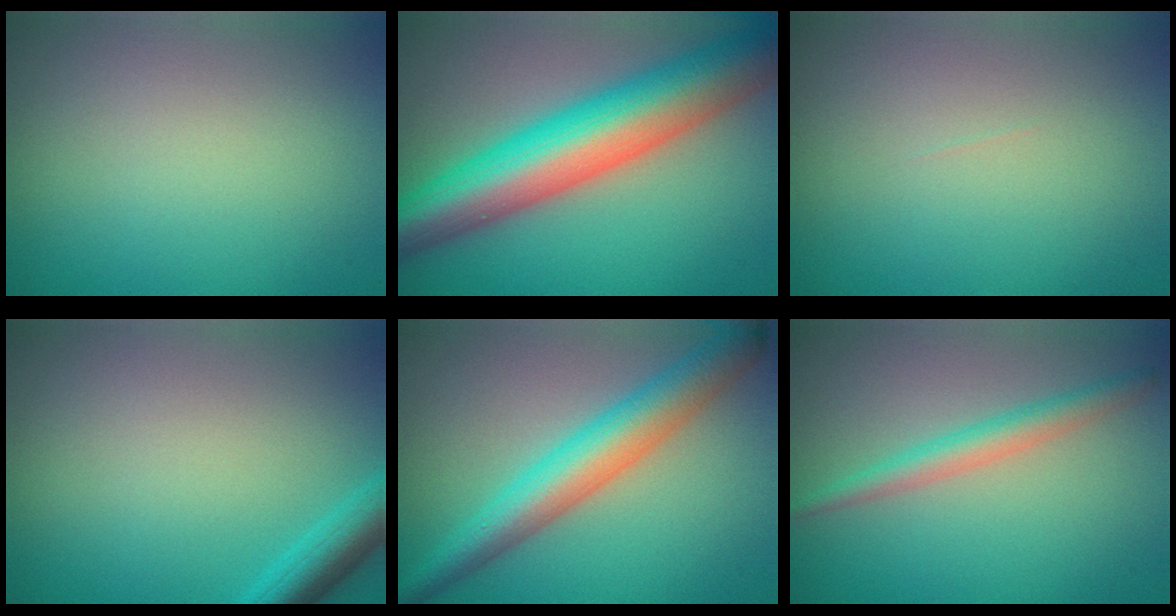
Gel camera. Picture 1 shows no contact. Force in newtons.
{"total": 11.9, "press": 11.9, "slide": 0.1}
{"total": 0.0}
{"total": 2.9, "press": 2.9, "slide": 0.2}
{"total": 6.1, "press": 6.1, "slide": 0.1}
{"total": 2.4, "press": 2.4, "slide": 0.0}